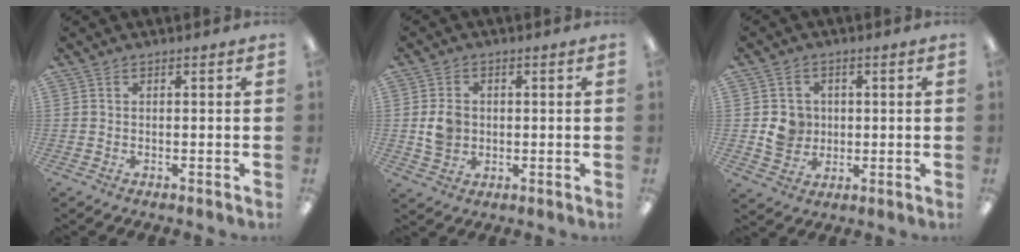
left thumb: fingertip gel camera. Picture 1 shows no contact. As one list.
[{"total": 5.6, "force": [0.0, 4.8, 3.0], "torque": [-0.048, 0.003, 0.000]}, {"total": 6.3, "force": [0.2, 6.0, 2.0], "torque": [-0.023, 0.008, 0.006]}]